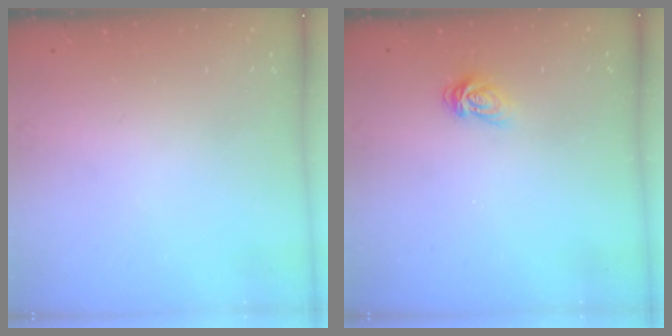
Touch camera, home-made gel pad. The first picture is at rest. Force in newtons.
{"total": 5.9, "press": 5.8, "slide": 0.9}